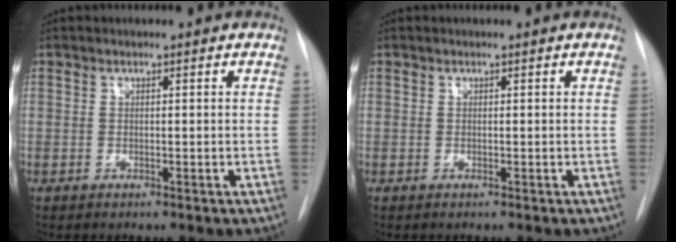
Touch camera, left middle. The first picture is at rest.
{"total": 0.0}